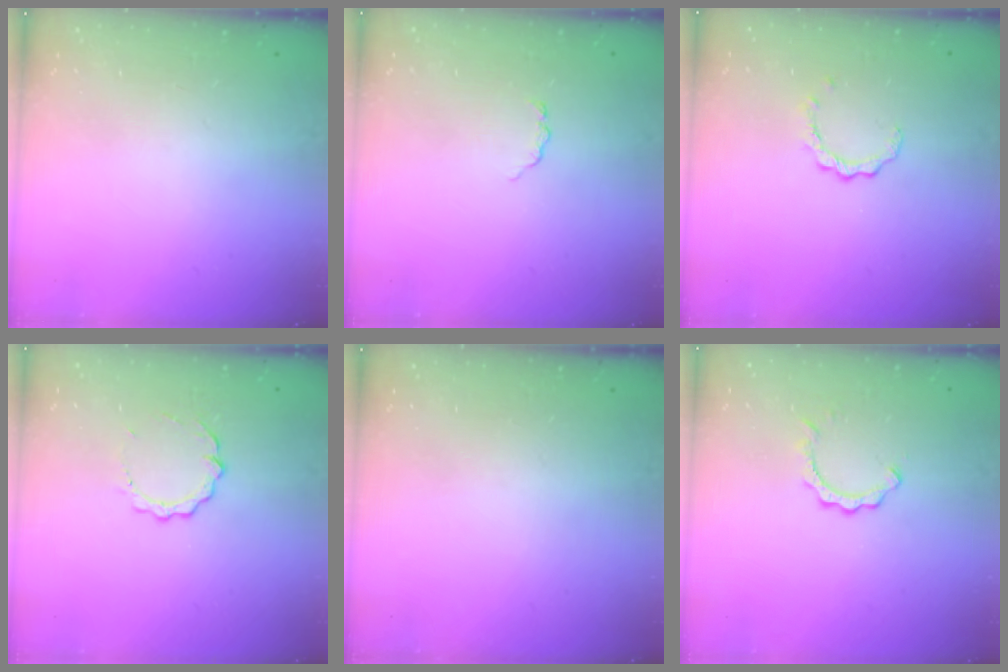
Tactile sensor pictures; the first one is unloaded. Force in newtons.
{"total": 3.3, "press": 3.3, "slide": 0.4}
{"total": 2.4, "press": 2.4, "slide": 0.4}
{"total": 6.9, "press": 6.9, "slide": 0.5}
{"total": 0.0}
{"total": 2.8, "press": 2.8, "slide": 0.3}